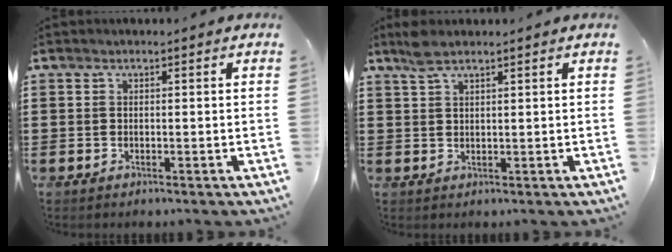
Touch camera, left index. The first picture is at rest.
{"total": 2.9, "force": [2.2, 0.6, 1.9], "torque": [-0.042, 0.002, 0.040]}